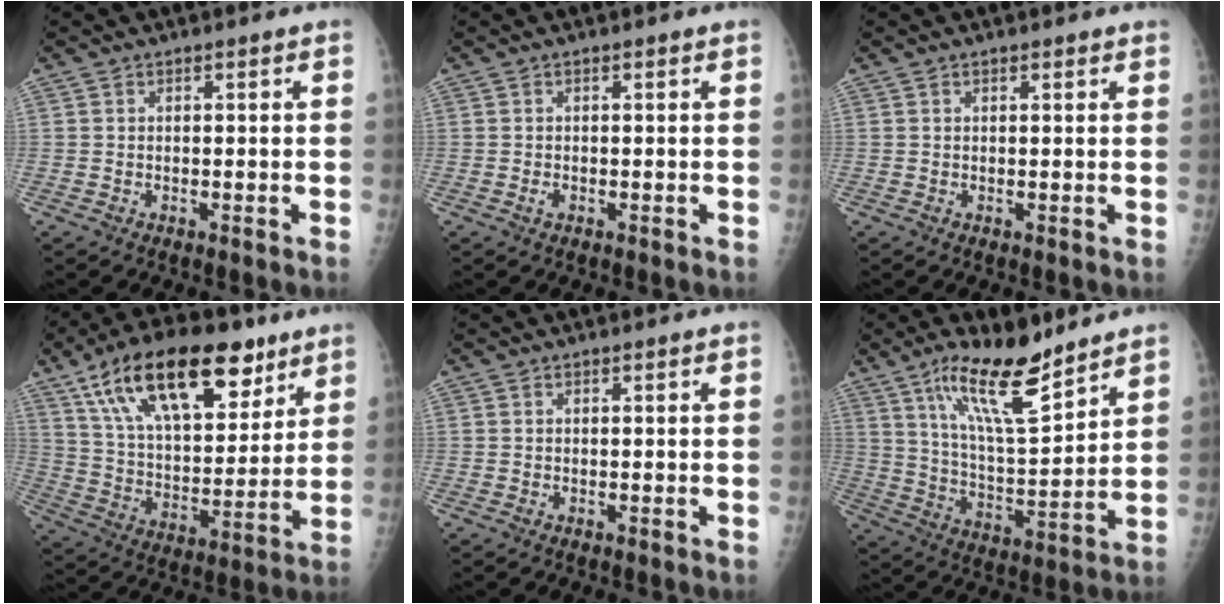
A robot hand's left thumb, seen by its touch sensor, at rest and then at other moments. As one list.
[{"total": 0.7, "force": [-0.2, 0.5, 0.5], "torque": [-0.007, -0.001, -0.004]}, {"total": 0.8, "force": [0.6, 0.3, 0.4], "torque": [-0.005, -0.003, 0.006]}, {"total": 25.2, "force": [14.3, 11.9, 16.9], "torque": [-0.251, -0.027, 0.245]}, {"total": 0.0}, {"total": 16.9, "force": [12.0, 4.2, 11.2], "torque": [-0.171, -0.077, 0.222]}]